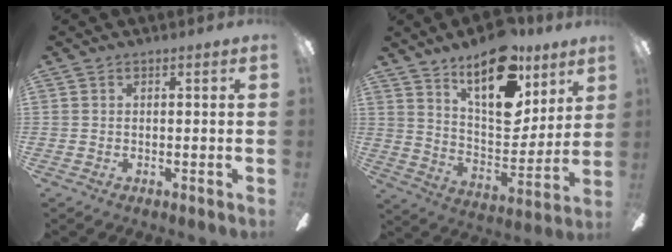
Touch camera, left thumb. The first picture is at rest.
{"total": 19.7, "force": [13.1, 8.9, 11.7], "torque": [-0.177, -0.080, 0.226]}